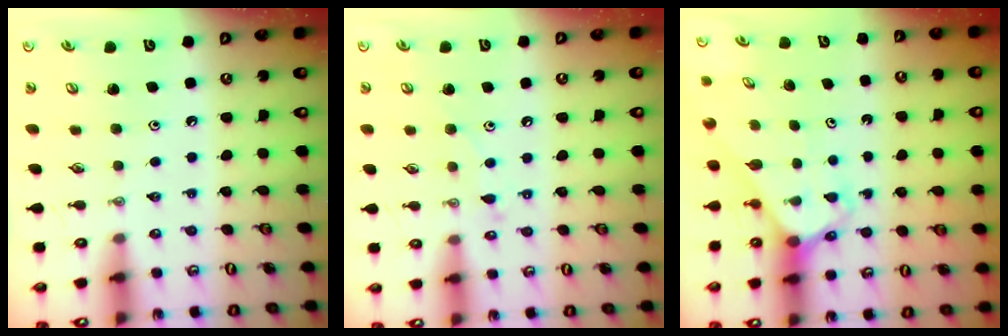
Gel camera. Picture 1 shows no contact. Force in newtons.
{"total": 7.0, "press": 6.9, "slide": 0.5}
{"total": 2.7, "press": 2.7, "slide": 0.2}